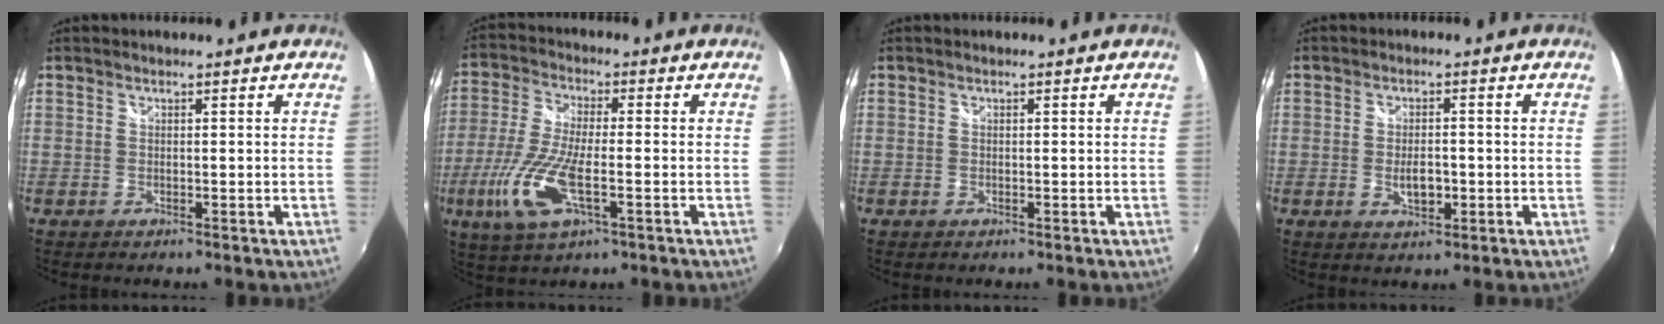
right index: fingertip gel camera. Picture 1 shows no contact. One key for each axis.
{"total": 12.9, "fx": -4.5, "fy": 4.0, "fz": 11.4, "tx": -0.255, "ty": -0.016, "tz": -0.089}
{"total": 0.0}
{"total": 4.2, "fx": -0.9, "fy": 2.2, "fz": 3.4, "tx": -0.063, "ty": -0.003, "tz": -0.014}